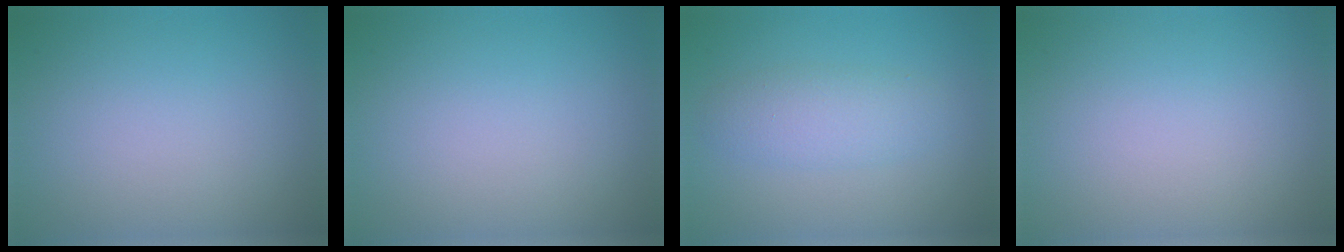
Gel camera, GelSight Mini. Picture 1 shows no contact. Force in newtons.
{"total": 0.0}
{"total": 2.9, "press": 2.9, "slide": 0.1}
{"total": 0.0}